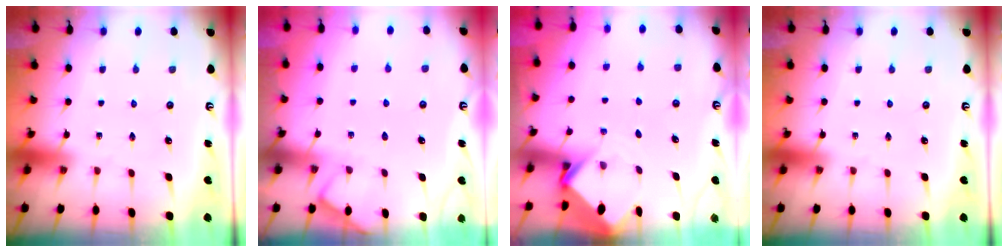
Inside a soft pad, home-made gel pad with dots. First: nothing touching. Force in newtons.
{"total": 3.6, "press": 3.6, "slide": 0.6}
{"total": 3.7, "press": 3.7, "slide": 0.2}
{"total": 0.0}